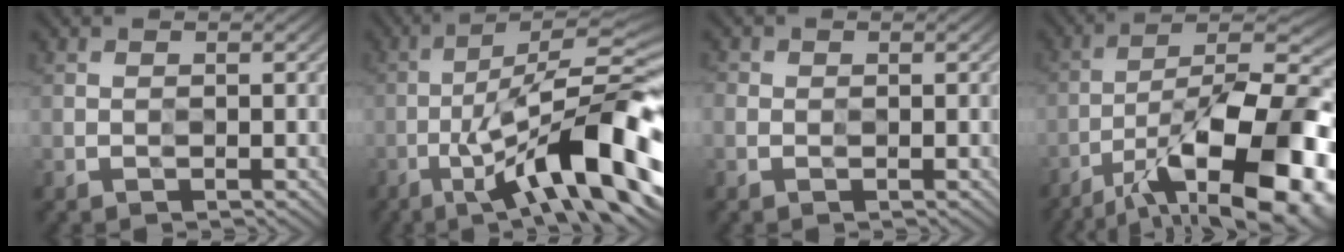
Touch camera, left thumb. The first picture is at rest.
{"total": 15.2, "force": [-6.3, 3.3, 13.5], "torque": [-0.201, 0.010, -0.101]}
{"total": 1.4, "force": [-0.2, 1.3, 0.5], "torque": [-0.012, -0.003, -0.008]}
{"total": 17.0, "force": [-9.2, 6.0, 13.0], "torque": [-0.196, -0.008, -0.154]}